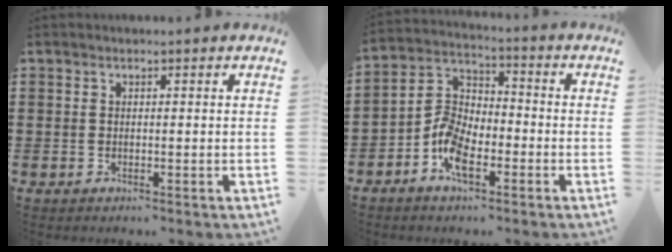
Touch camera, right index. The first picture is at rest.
{"total": 7.6, "force": [-3.6, 4.0, 5.4], "torque": [-0.133, 0.004, -0.074]}